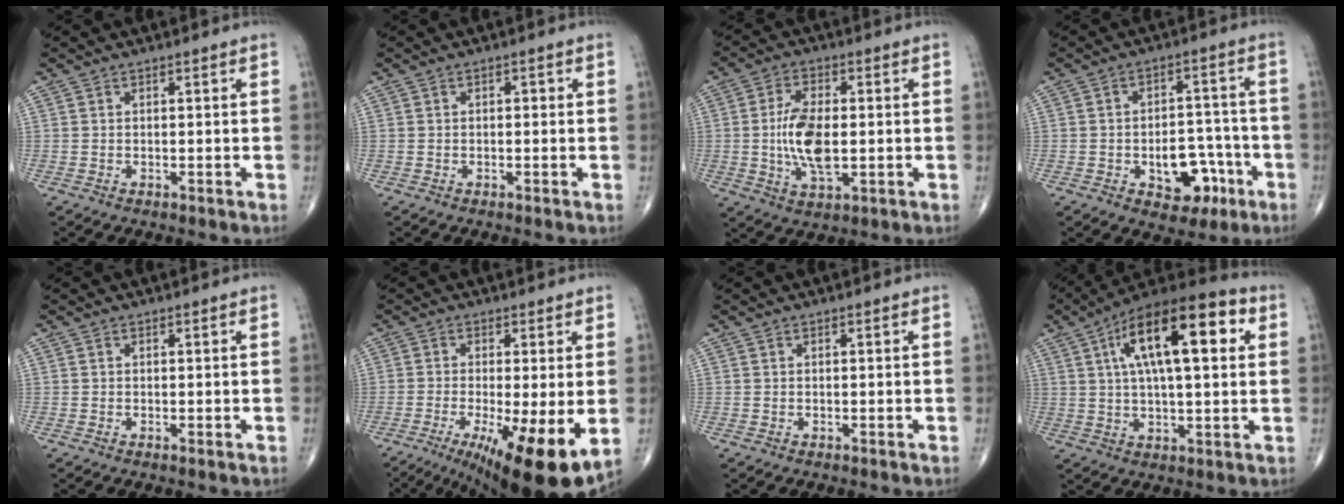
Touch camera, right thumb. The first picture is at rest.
{"total": 1.0, "force": [0.1, 0.6, 0.8], "torque": [-0.007, 0.003, -0.002]}
{"total": 10.3, "force": [-0.4, 4.9, 9.0], "torque": [-0.171, -0.004, -0.007]}
{"total": 10.4, "force": [-4.1, 6.6, 6.9], "torque": [-0.057, 0.038, -0.050]}
{"total": 0.0}
{"total": 14.8, "force": [-4.4, 3.2, 13.7], "torque": [-0.196, -0.024, -0.058]}
{"total": 0.0}
{"total": 20.8, "force": [6.2, 7.9, 18.2], "torque": [-0.286, 0.016, 0.090]}